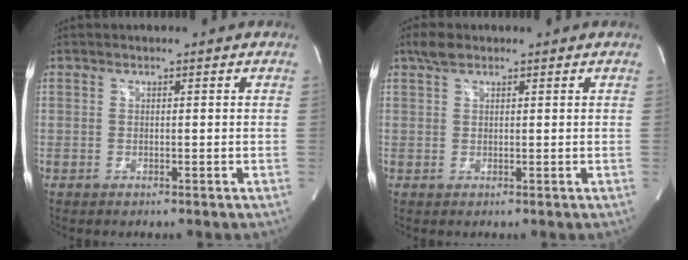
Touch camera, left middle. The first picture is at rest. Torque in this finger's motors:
{"motor_torque": [-0.09, 0.08, -0.39, -0.03]}